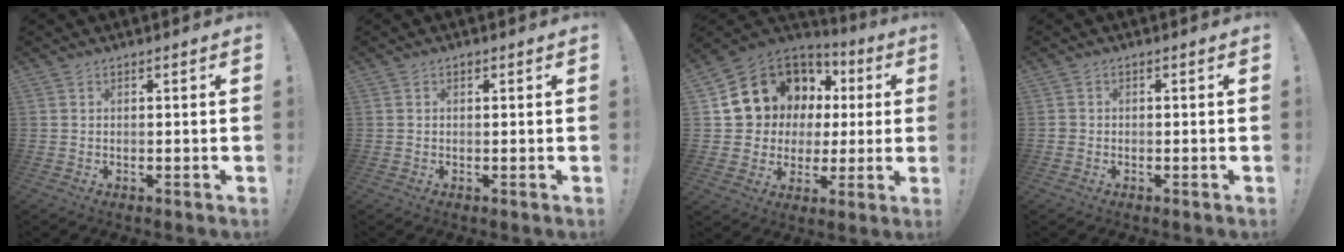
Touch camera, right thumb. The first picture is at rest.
{"total": 0.5, "force": [0.3, 0.4, 0.1], "torque": [0.001, 0.000, 0.004]}
{"total": 14.1, "force": [6.9, 11.4, 4.4], "torque": [-0.073, -0.048, 0.157]}
{"total": 1.1, "force": [-0.3, 1.0, 0.3], "torque": [-0.013, 0.007, -0.003]}